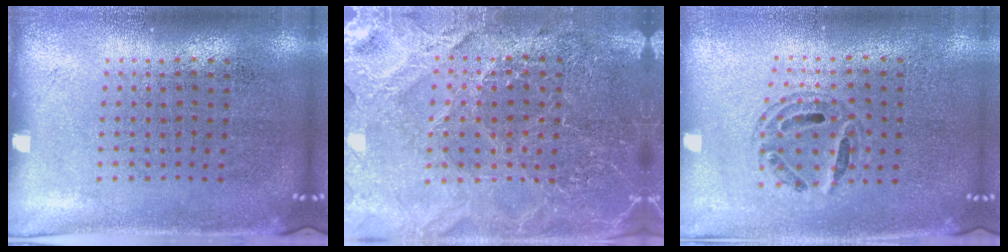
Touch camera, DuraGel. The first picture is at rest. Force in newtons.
{"total": 4.0, "press": 3.8, "slide": 1.2}
{"total": 0.8, "press": 0.7, "slide": 0.2}